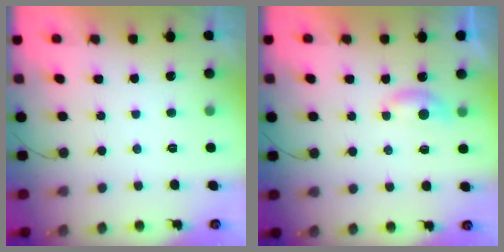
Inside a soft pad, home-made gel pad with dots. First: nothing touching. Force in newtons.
{"total": 4.5, "press": 4.5, "slide": 0.5}